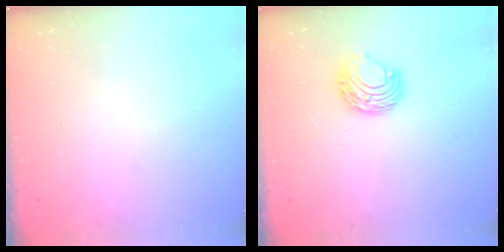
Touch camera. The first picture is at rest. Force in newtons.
{"total": 8.1, "press": 8.1, "slide": 0.5}